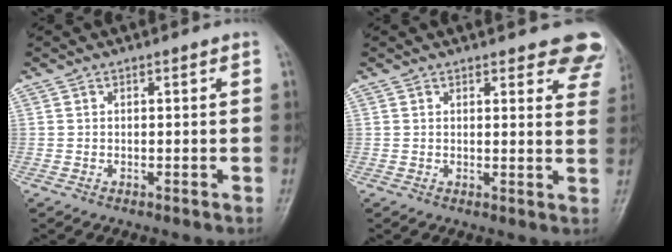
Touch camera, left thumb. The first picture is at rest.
{"total": 9.4, "force": [7.7, 3.1, 4.3], "torque": [-0.006, -0.034, 0.067]}